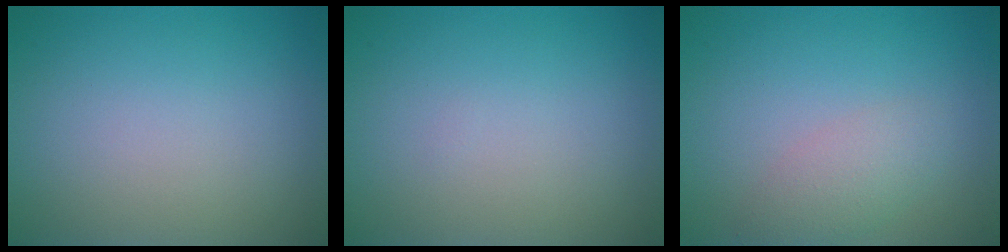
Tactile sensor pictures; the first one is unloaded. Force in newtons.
{"total": 0.0}
{"total": 2.3, "press": 2.3, "slide": 0.1}